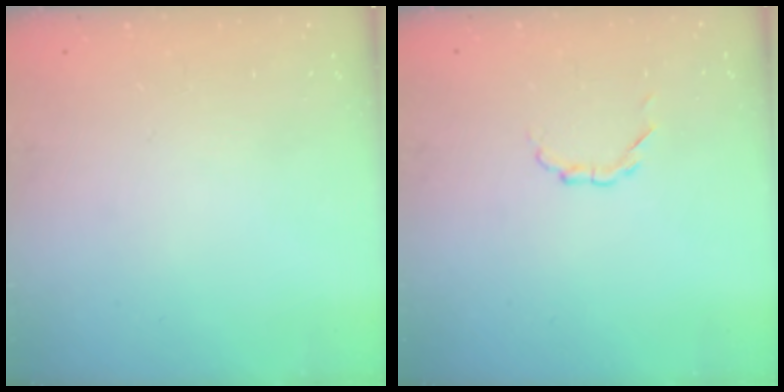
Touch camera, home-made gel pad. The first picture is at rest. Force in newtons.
{"total": 2.1, "press": 2.1, "slide": 0.6}